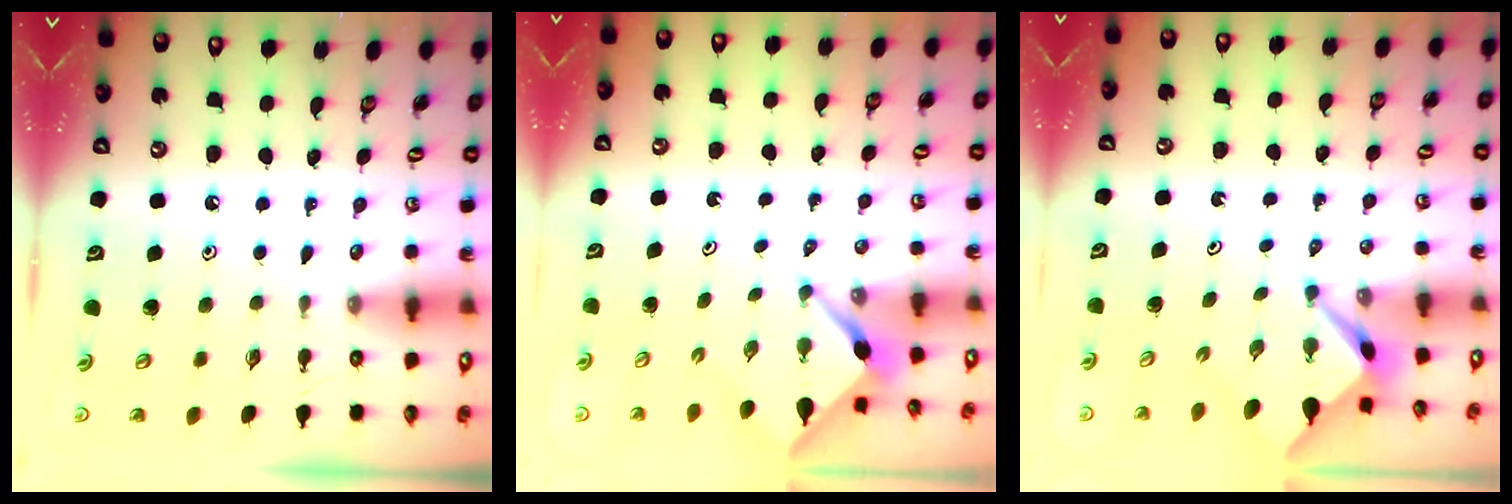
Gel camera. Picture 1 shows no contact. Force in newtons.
{"total": 2.6, "press": 2.6, "slide": 0.3}
{"total": 2.8, "press": 2.7, "slide": 0.4}